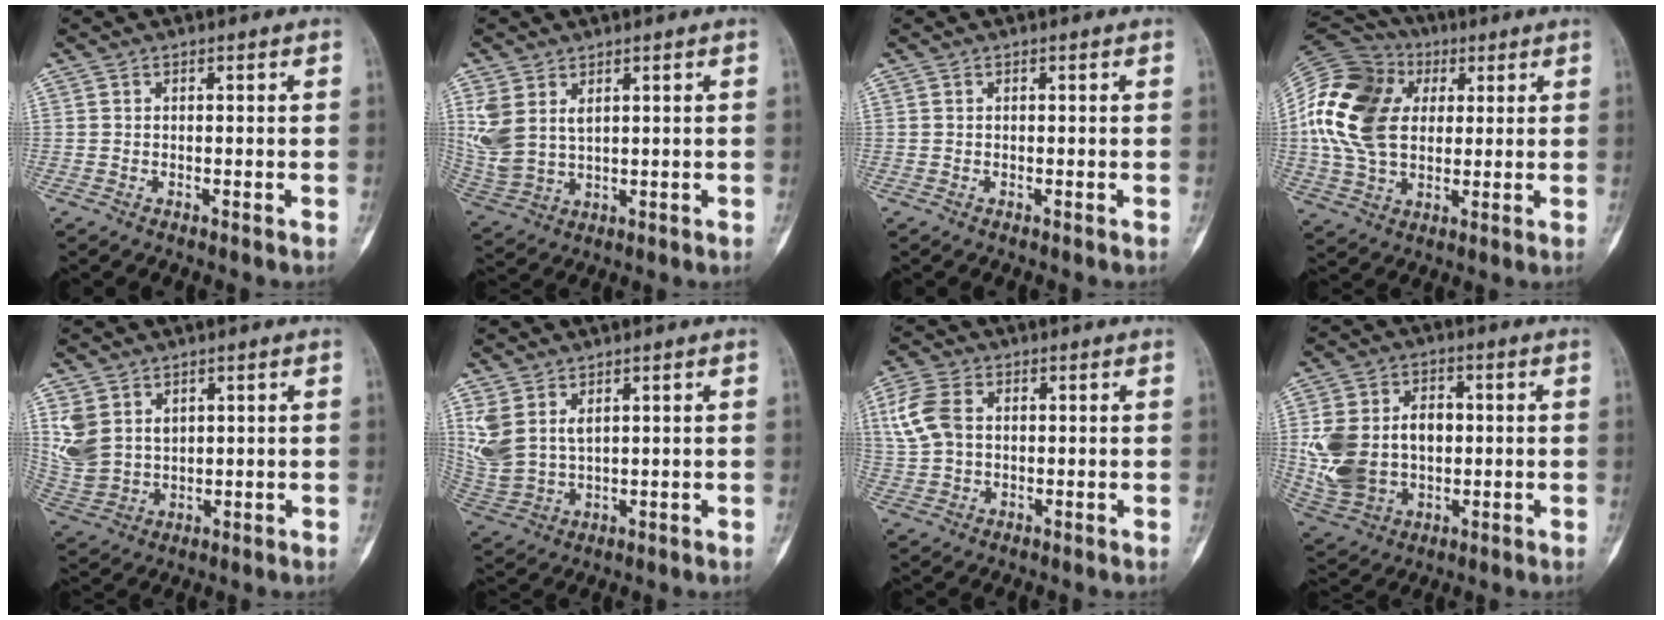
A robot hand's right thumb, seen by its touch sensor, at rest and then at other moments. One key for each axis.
{"total": 8.1, "fx": 3.0, "fy": 5.1, "fz": 5.5, "tx": -0.124, "ty": -0.009, "tz": 0.077}
{"total": 0.0}
{"total": 20.2, "fx": 3.5, "fy": 14.2, "fz": 13.9, "tx": -0.274, "ty": 0.010, "tz": 0.062}
{"total": 8.1, "fx": 3.3, "fy": 6.1, "fz": 4.3, "tx": -0.082, "ty": -0.011, "tz": 0.089}
{"total": 8.1, "fx": 3.6, "fy": 4.8, "fz": 5.5, "tx": -0.120, "ty": -0.012, "tz": 0.090}
{"total": 8.6, "fx": 1.9, "fy": 5.9, "fz": 5.9, "tx": -0.133, "ty": 0.008, "tz": 0.039}
{"total": 16.8, "fx": 0.6, "fy": 12.2, "fz": 11.6, "tx": -0.211, "ty": 0.010, "tz": 0.029}